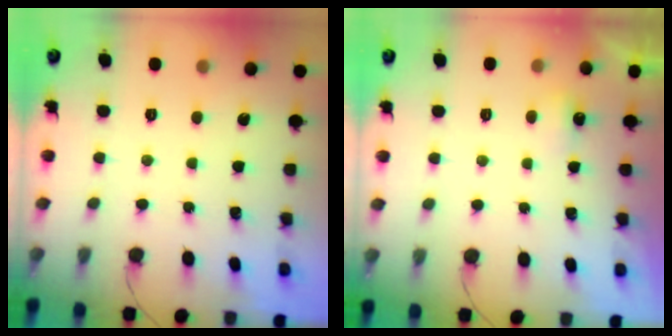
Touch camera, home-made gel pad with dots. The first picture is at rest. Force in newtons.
{"total": 2.3, "press": 2.2, "slide": 0.6}